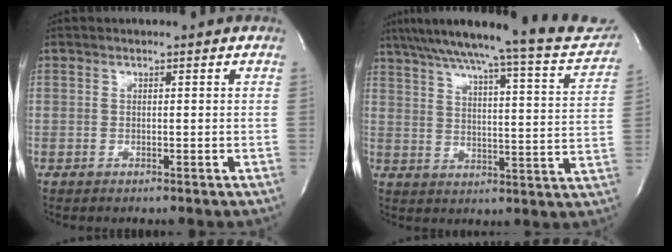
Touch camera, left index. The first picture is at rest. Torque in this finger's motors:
{"motor_torque": [0.47, -0.48, 0.50, 0.15]}